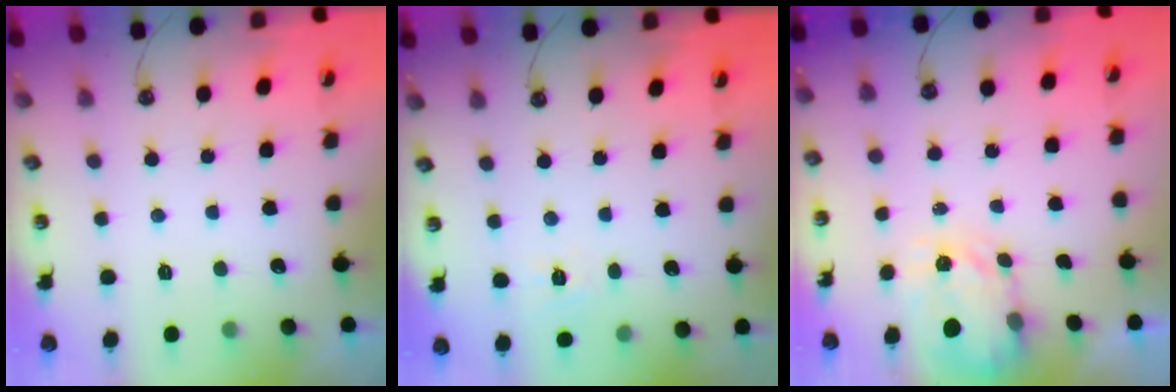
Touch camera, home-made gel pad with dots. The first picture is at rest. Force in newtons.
{"total": 3.8, "press": 3.8, "slide": 0.5}
{"total": 3.4, "press": 3.4, "slide": 0.3}